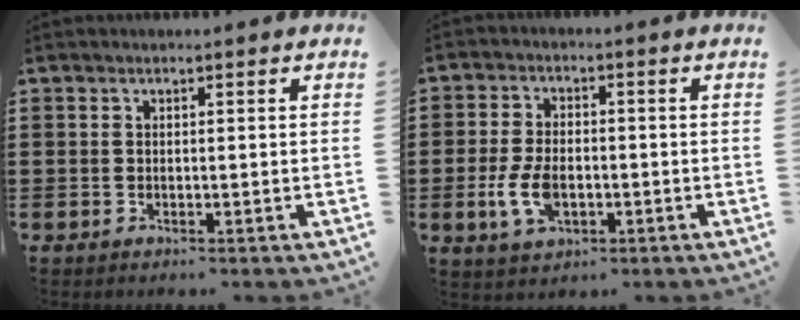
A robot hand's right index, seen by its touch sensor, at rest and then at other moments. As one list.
[{"total": 5.8, "force": [-1.5, 3.2, 4.6], "torque": [-0.107, -0.005, -0.029]}]